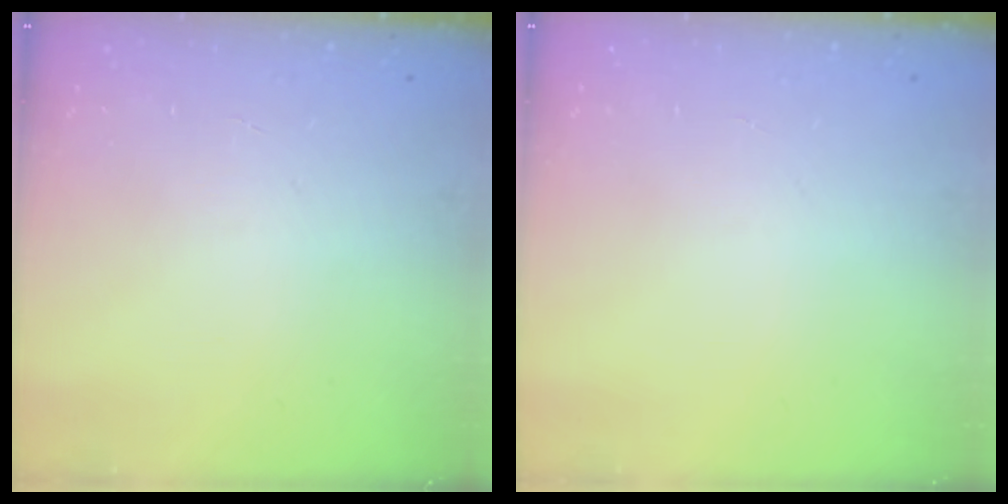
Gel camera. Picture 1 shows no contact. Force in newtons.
{"total": 0.0}